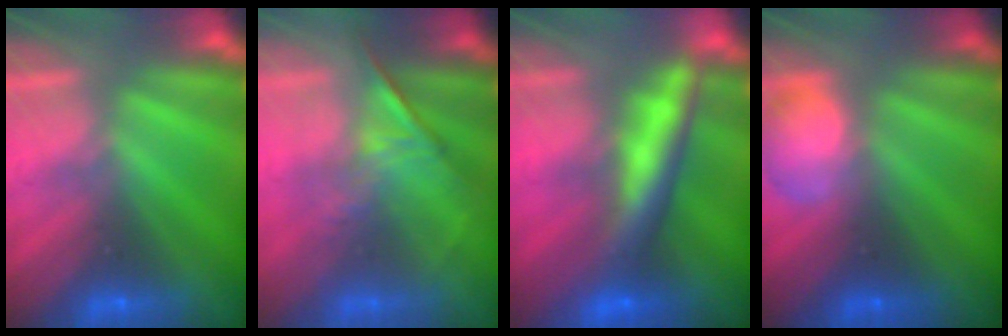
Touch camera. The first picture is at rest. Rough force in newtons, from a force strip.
{"total": 1.3}
{"total": 9.0}
{"total": 2.5}